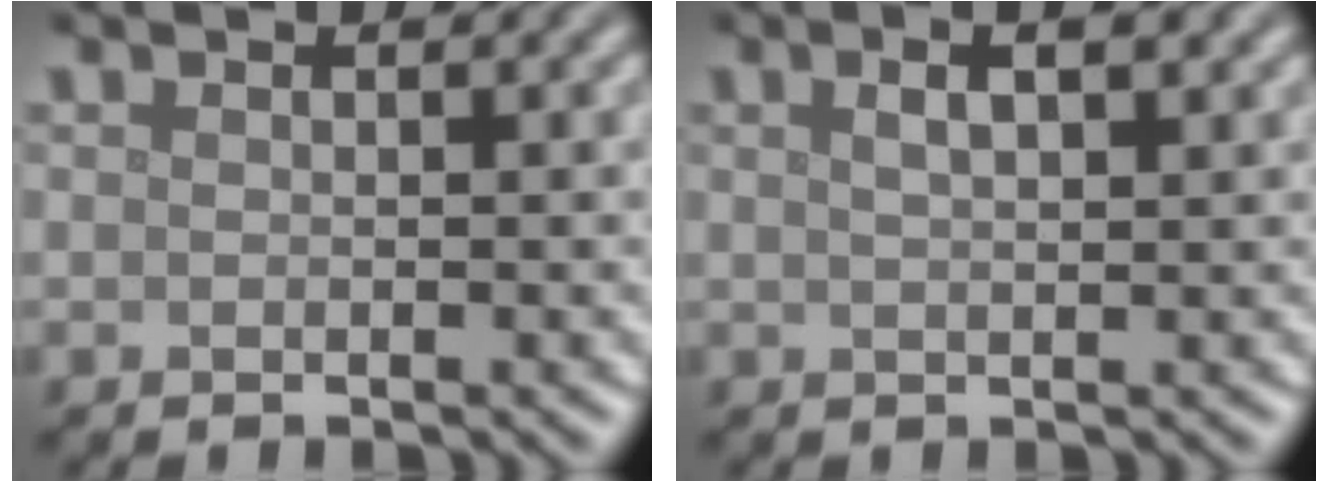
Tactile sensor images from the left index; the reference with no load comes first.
{"total": 3.4, "force": [1.8, 1.3, 2.6], "torque": [-0.024, 0.007, 0.011]}